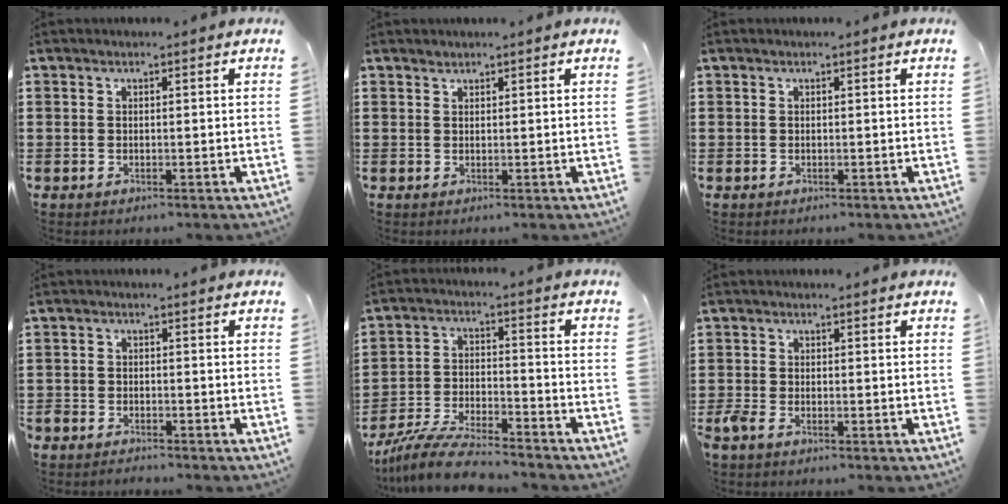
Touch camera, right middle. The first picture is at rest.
{"total": 1.0, "force": [0.9, 0.3, -0.1], "torque": [0.000, 0.000, 0.018]}
{"total": 0.0}
{"total": 2.2, "force": [-2.2, 0.3, -0.2], "torque": [-0.002, 0.001, -0.049]}
{"total": 8.6, "force": [-7.9, 0.9, 3.2], "torque": [-0.070, 0.010, -0.157]}
{"total": 1.5, "force": [-1.1, 0.4, 1.0], "torque": [-0.041, -0.008, -0.028]}